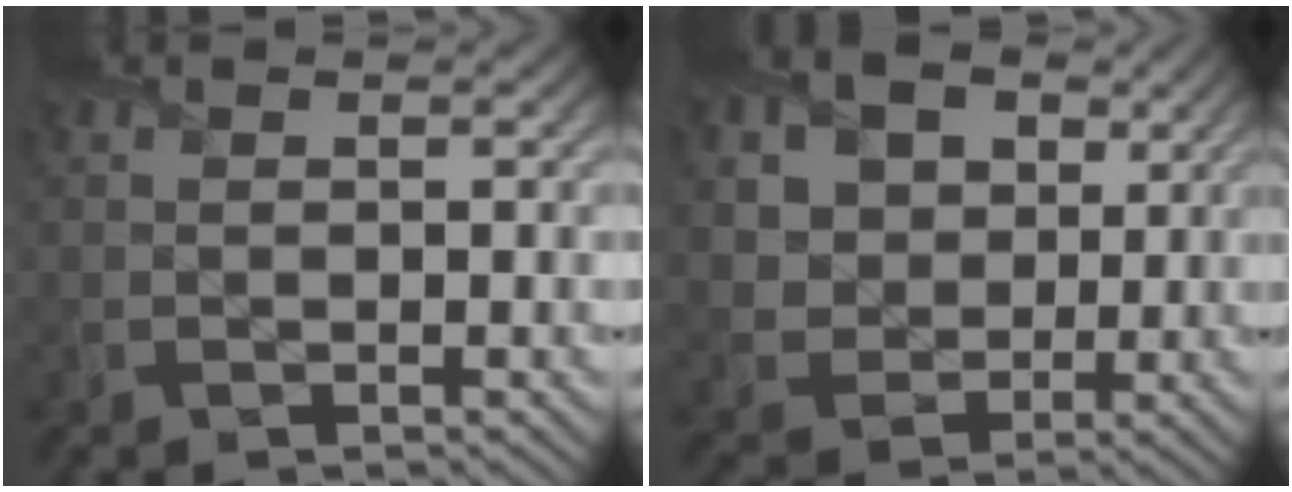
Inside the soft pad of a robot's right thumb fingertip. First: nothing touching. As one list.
[{"total": 11.6, "force": [5.2, 8.9, 5.3], "torque": [-0.158, 0.007, 0.105]}]